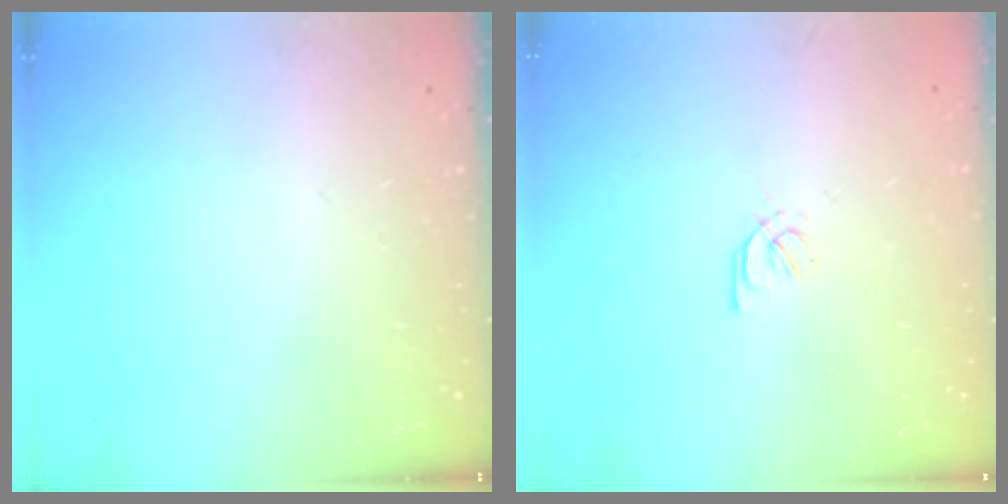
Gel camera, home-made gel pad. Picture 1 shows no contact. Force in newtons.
{"total": 1.8, "press": 1.8, "slide": 0.4}